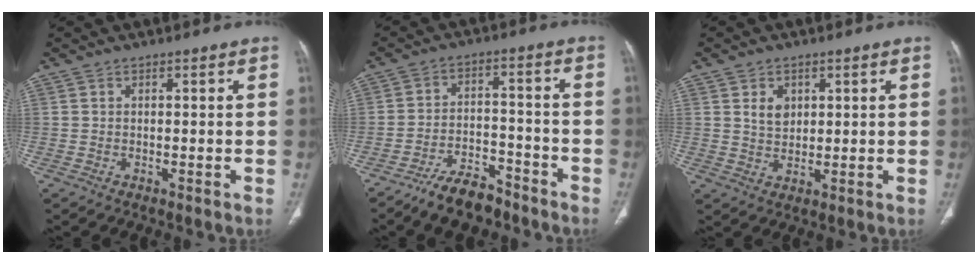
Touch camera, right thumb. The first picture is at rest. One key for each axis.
{"total": 9.0, "fx": -7.3, "fy": 3.7, "fz": 3.9, "tx": -0.058, "ty": 0.051, "tz": -0.127}
{"total": 4.0, "fx": 1.5, "fy": 3.0, "fz": 2.3, "tx": -0.024, "ty": -0.011, "tz": 0.030}